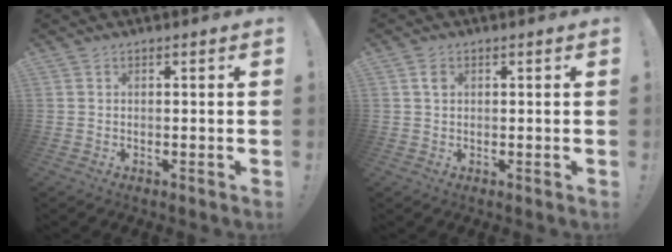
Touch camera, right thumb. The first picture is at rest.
{"total": 2.1, "force": [0.6, 1.8, 0.8], "torque": [0.002, -0.004, 0.007]}